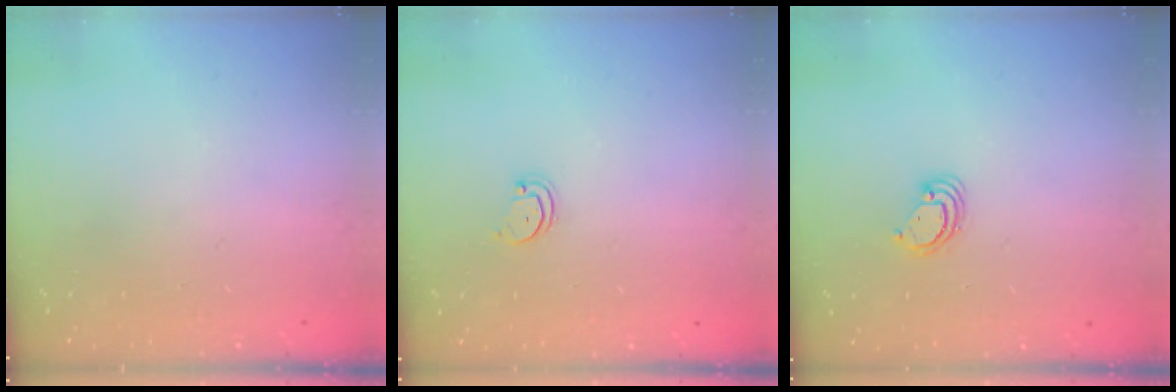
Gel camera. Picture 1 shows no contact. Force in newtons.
{"total": 1.8, "press": 1.7, "slide": 0.2}
{"total": 3.8, "press": 3.8, "slide": 0.1}